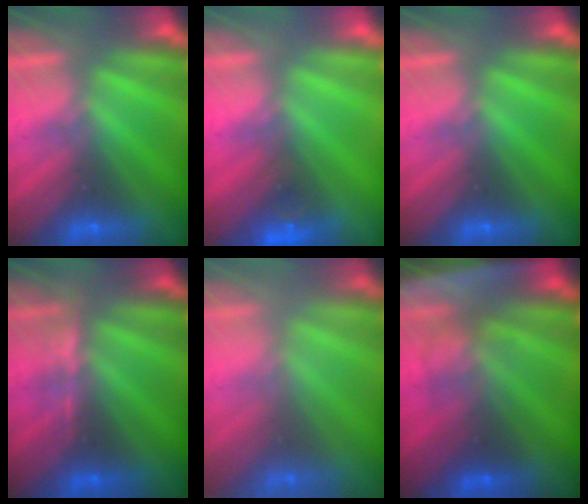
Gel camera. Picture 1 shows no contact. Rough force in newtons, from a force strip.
{"total": 4.8}
{"total": 0.0}
{"total": 2.8}
{"total": 3.4}
{"total": 5.8}